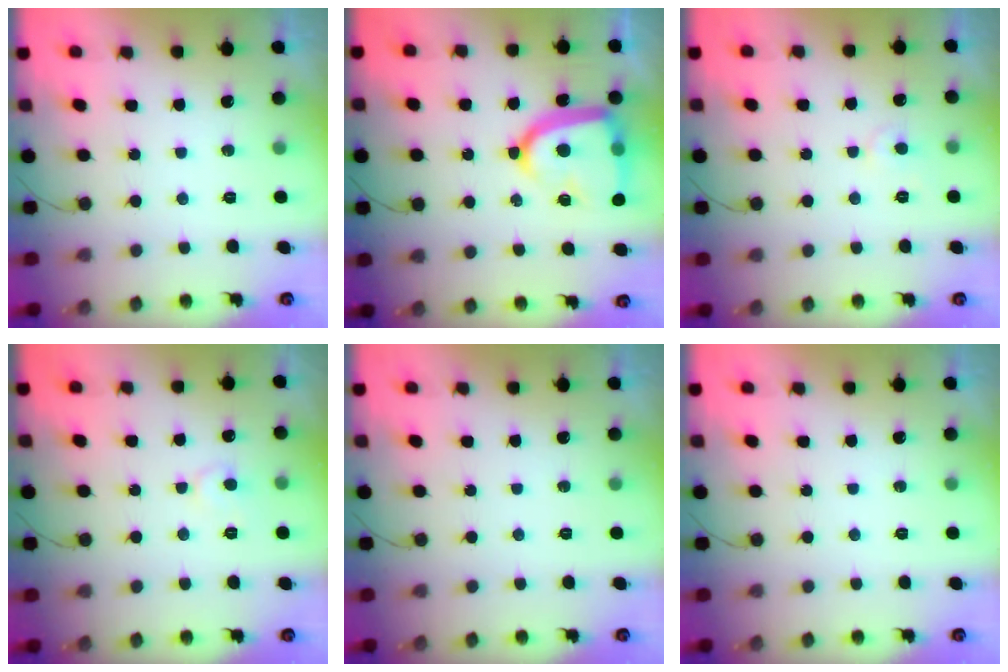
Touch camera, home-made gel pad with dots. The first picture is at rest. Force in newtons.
{"total": 18.8, "press": 18.7, "slide": 1.9}
{"total": 4.5, "press": 4.5, "slide": 0.4}
{"total": 5.2, "press": 5.2, "slide": 0.1}
{"total": 0.0}
{"total": 0.0}